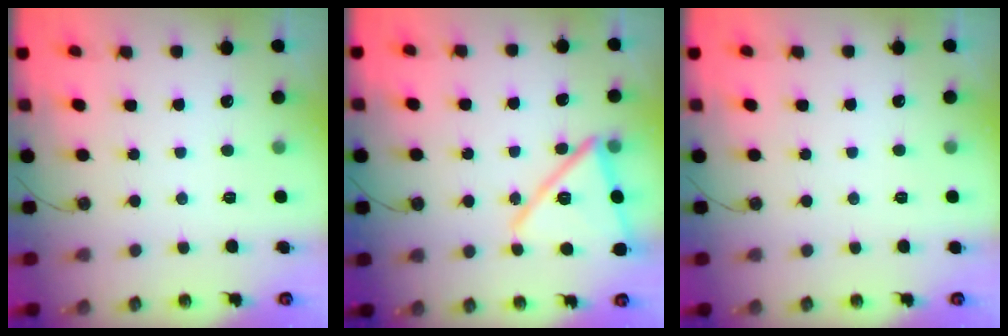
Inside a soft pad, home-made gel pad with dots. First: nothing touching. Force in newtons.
{"total": 16.5, "press": 16.5, "slide": 1.2}
{"total": 2.1, "press": 1.5, "slide": 1.5}